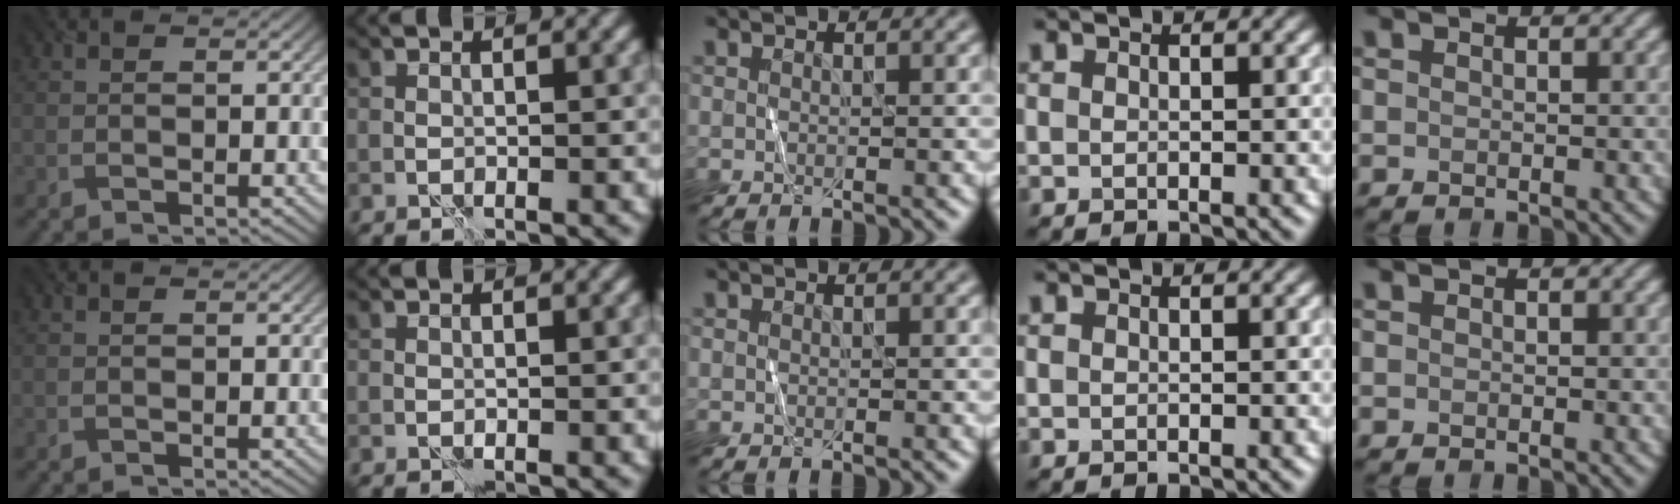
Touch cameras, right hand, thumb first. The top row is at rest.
{}